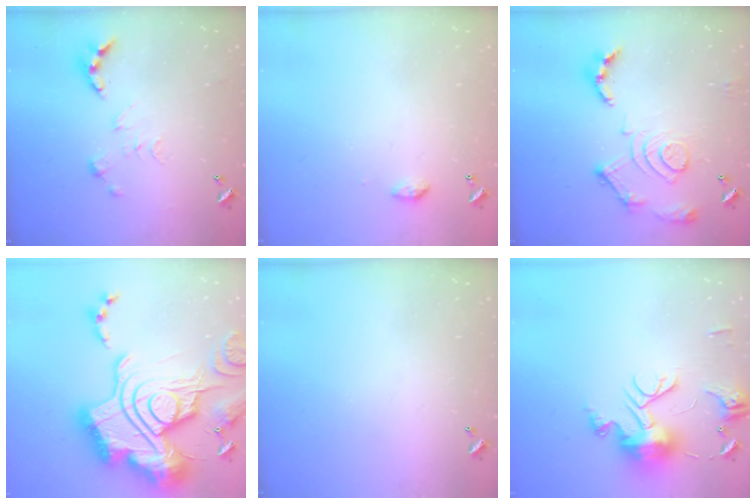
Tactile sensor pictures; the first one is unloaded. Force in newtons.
{"total": 4.1, "press": 4.1, "slide": 0.6}
{"total": 16.8, "press": 16.7, "slide": 1.6}
{"total": 4.8, "press": 4.1, "slide": 2.6}
{"total": 0.0}
{"total": 13.5, "press": 13.5, "slide": 1.0}